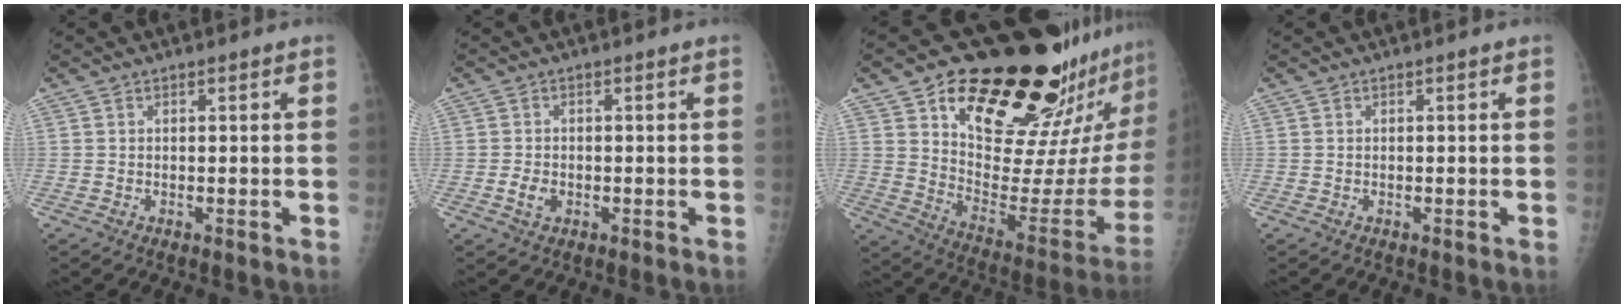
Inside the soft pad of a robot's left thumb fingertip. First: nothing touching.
{"total": 2.6, "force": [-0.7, 1.9, 1.6], "torque": [-0.025, 0.001, -0.011]}
{"total": 31.2, "force": [21.6, 10.0, 20.2], "torque": [-0.263, -0.109, 0.321]}
{"total": 0.0}